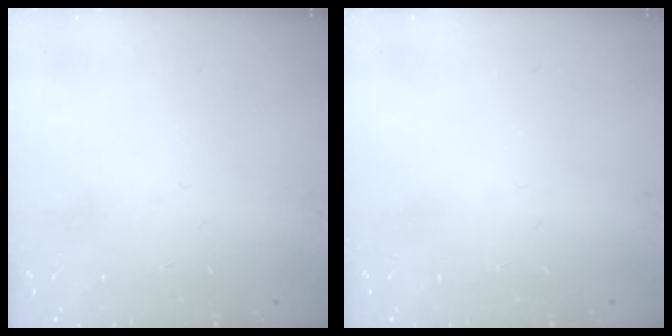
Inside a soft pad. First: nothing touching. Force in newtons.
{"total": 0.0}